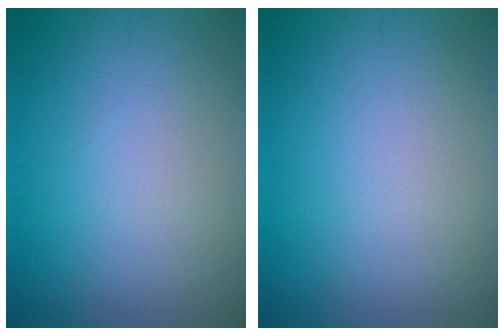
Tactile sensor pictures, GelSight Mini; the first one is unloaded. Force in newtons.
{"total": 0.0}